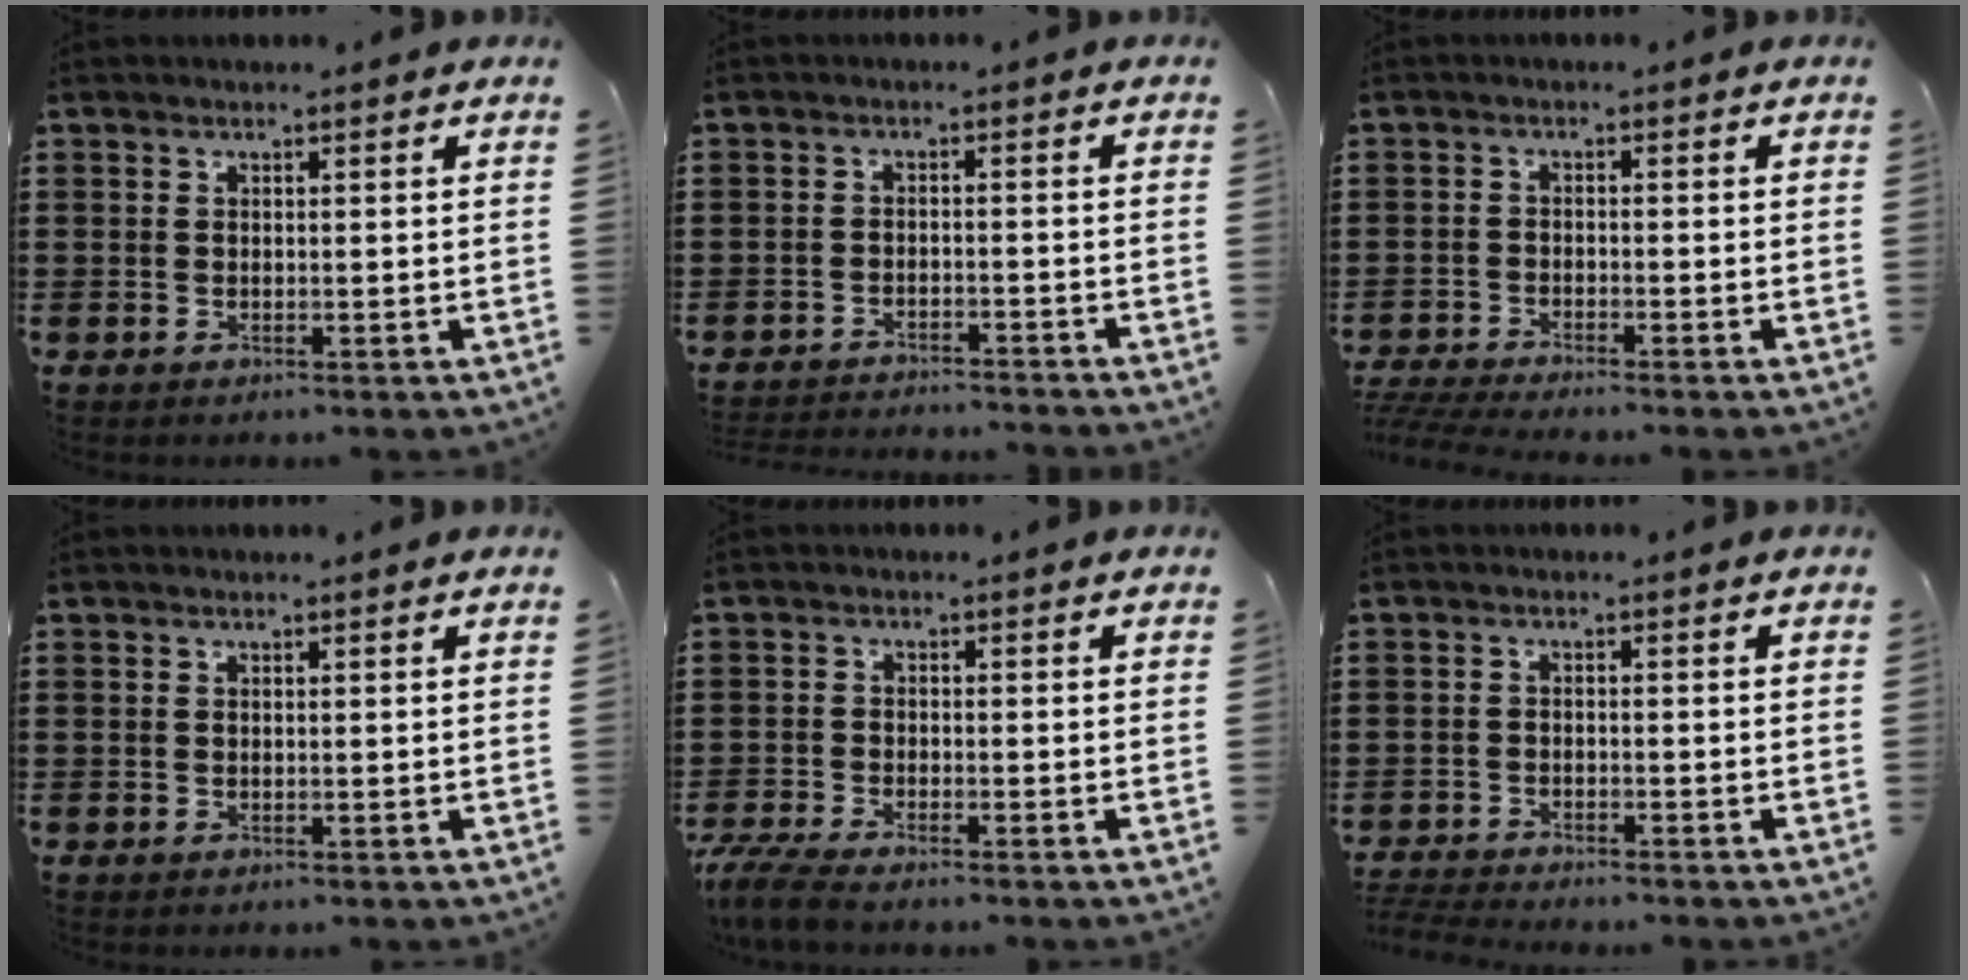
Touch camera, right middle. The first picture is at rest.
{"total": 2.6, "force": [-2.6, -0.1, 0.0], "torque": [-0.006, -0.002, -0.055]}
{"total": 3.2, "force": [-3.0, -0.2, 1.0], "torque": [-0.033, -0.010, -0.064]}
{"total": 0.0}
{"total": 4.0, "force": [-3.7, 0.1, 1.5], "torque": [-0.047, -0.014, -0.076]}
{"total": 2.9, "force": [-2.9, 0.0, 0.2], "torque": [-0.014, -0.006, -0.064]}